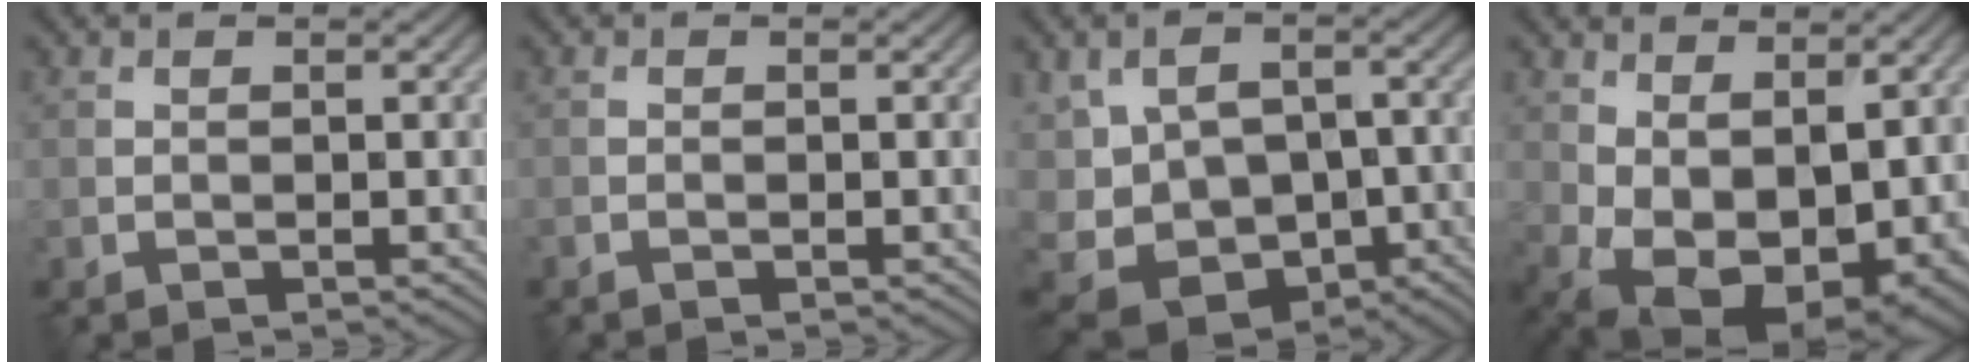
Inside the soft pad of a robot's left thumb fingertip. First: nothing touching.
{"total": 0.6, "force": [-0.3, 0.0, 0.5], "torque": [-0.010, -0.001, -0.007]}
{"total": 11.9, "force": [-4.1, 8.2, 7.7], "torque": [-0.175, -0.022, -0.044]}
{"total": 11.6, "force": [0.6, 7.2, 9.1], "torque": [-0.181, -0.041, 0.044]}